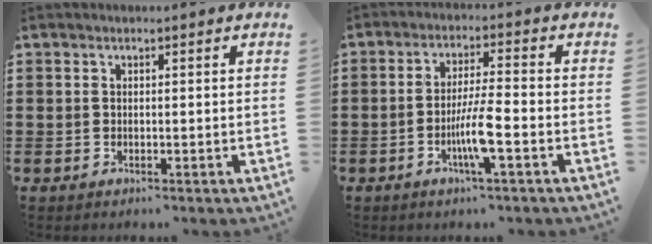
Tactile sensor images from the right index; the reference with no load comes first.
{"total": 6.2, "force": [-2.3, 0.3, 5.7], "torque": [-0.109, -0.011, -0.043]}